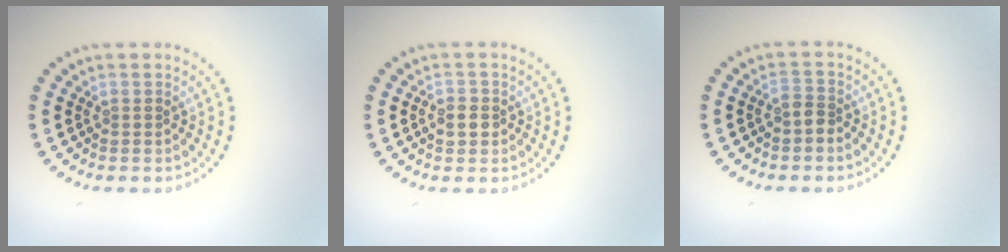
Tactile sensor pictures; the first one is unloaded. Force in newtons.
{"total": 1.7, "press": 1.6, "slide": 0.2}
{"total": 1.6, "press": 1.3, "slide": 0.9}